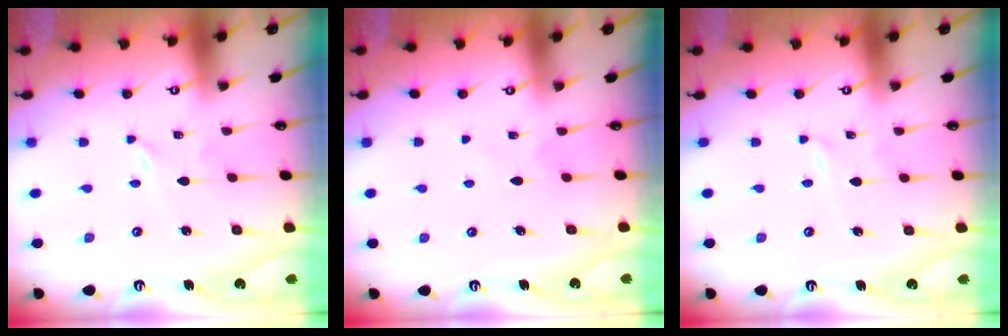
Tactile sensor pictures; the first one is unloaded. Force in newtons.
{"total": 4.2, "press": 4.2, "slide": 0.4}
{"total": 0.0}